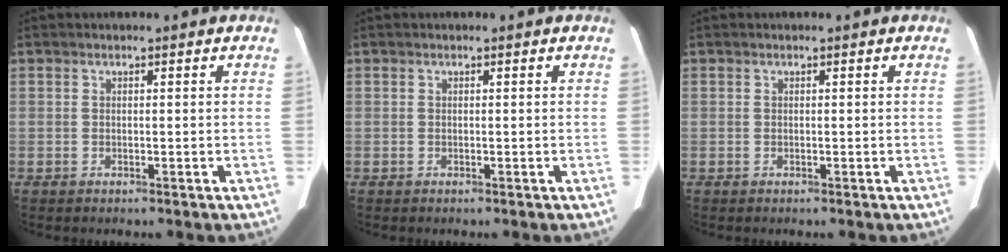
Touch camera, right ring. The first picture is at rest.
{"total": 0.0}
{"total": 0.0}